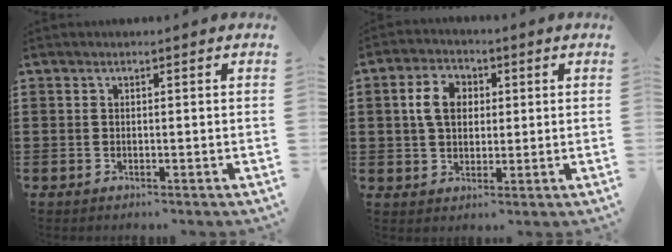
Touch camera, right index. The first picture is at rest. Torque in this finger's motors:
{"motor_torque": [1.37, 0.77, 0.64, 0.07]}